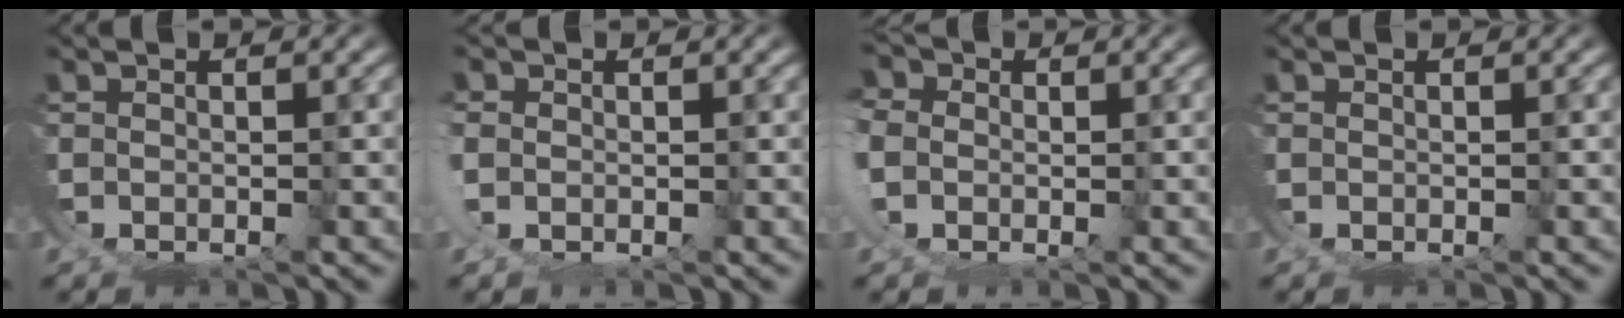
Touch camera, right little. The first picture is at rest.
{"total": 1.4, "force": [1.2, -0.2, -0.7], "torque": [0.003, 0.008, 0.013]}
{"total": 2.2, "force": [1.5, 1.5, -0.3], "torque": [-0.008, 0.008, 0.012]}
{"total": 0.0}